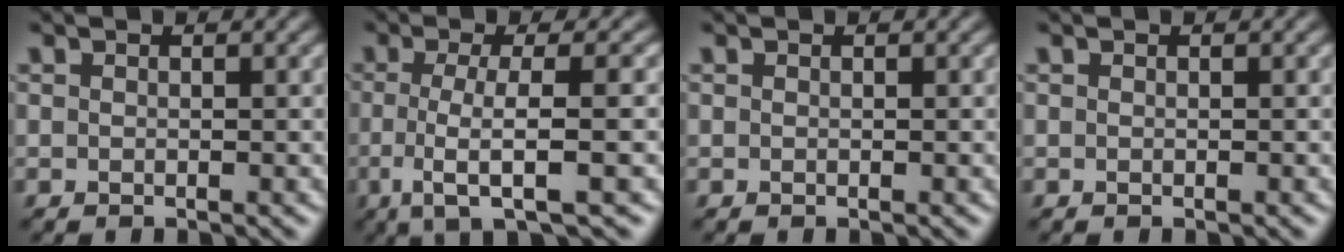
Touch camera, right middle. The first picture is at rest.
{"total": 5.7, "force": [-1.1, 1.1, 5.5], "torque": [-0.090, -0.004, -0.027]}
{"total": 0.0}
{"total": 0.0}